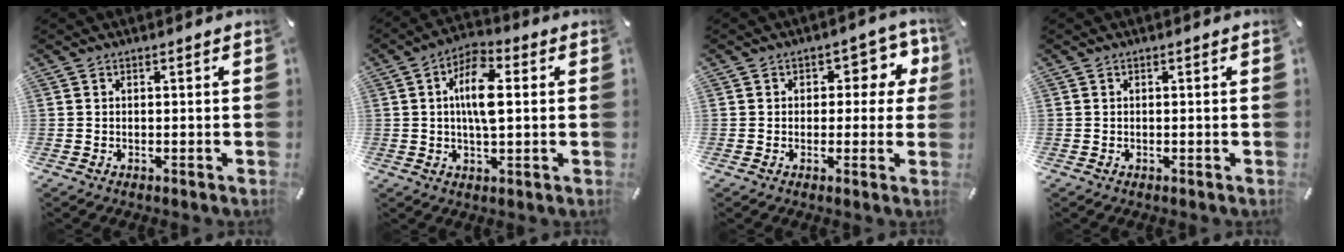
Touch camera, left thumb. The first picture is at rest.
{"total": 9.7, "force": [1.4, 4.2, 8.7], "torque": [-0.168, -0.001, 0.015]}
{"total": 6.9, "force": [1.9, 5.0, 4.4], "torque": [-0.046, -0.004, 0.026]}
{"total": 0.0}